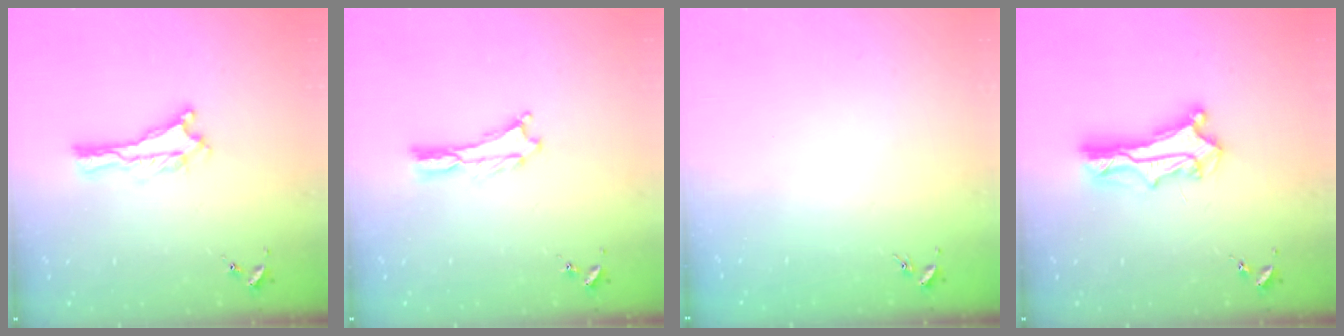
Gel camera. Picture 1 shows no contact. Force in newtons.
{"total": 0.0}
{"total": 0.0}
{"total": 6.6, "press": 6.6, "slide": 0.5}